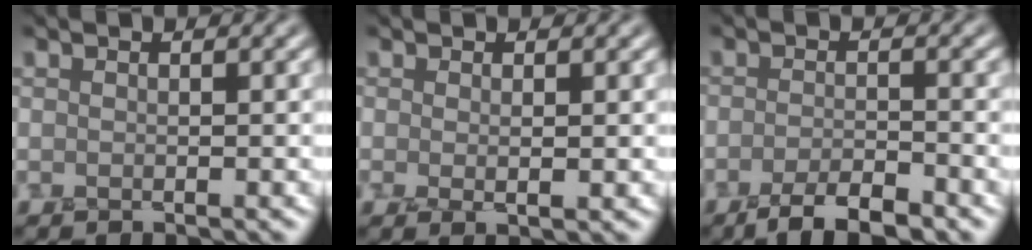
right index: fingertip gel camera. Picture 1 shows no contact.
{"total": 1.1, "force": [0.1, 0.3, 1.0], "torque": [-0.017, -0.005, 0.004]}
{"total": 3.6, "force": [-2.8, 0.7, 2.1], "torque": [-0.038, 0.000, -0.053]}